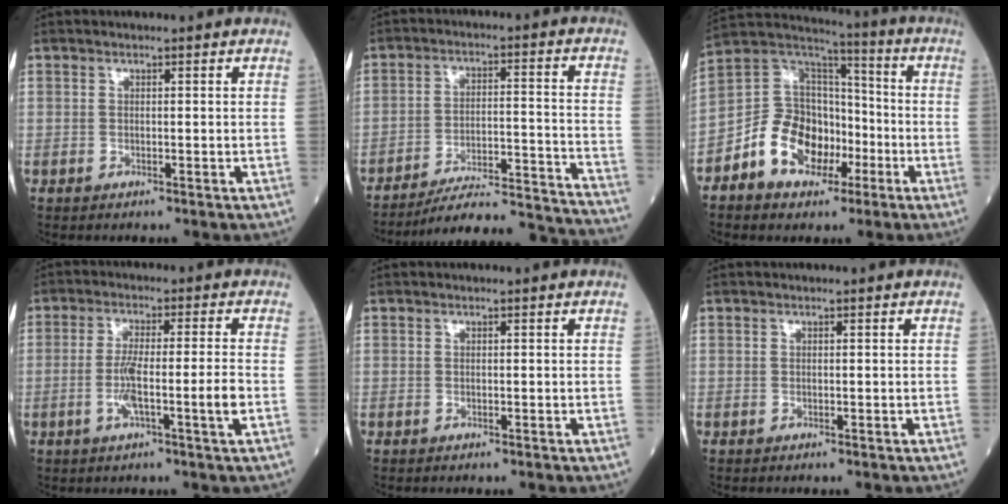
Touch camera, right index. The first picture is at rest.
{"total": 21.1, "force": [-20.4, -0.3, 5.4], "torque": [-0.047, 0.001, -0.283]}
{"total": 13.0, "force": [-5.3, 9.4, 7.2], "torque": [-0.151, 0.039, -0.093]}
{"total": 6.7, "force": [-1.8, -0.3, 6.4], "torque": [-0.123, 0.004, -0.029]}
{"total": 0.0}
{"total": 0.0}